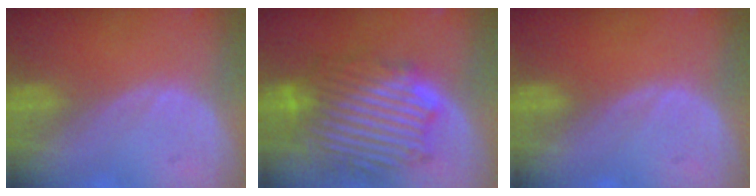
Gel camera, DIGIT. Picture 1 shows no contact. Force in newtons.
{"total": 13.2, "press": 13.2, "slide": 1.0}
{"total": 0.0}